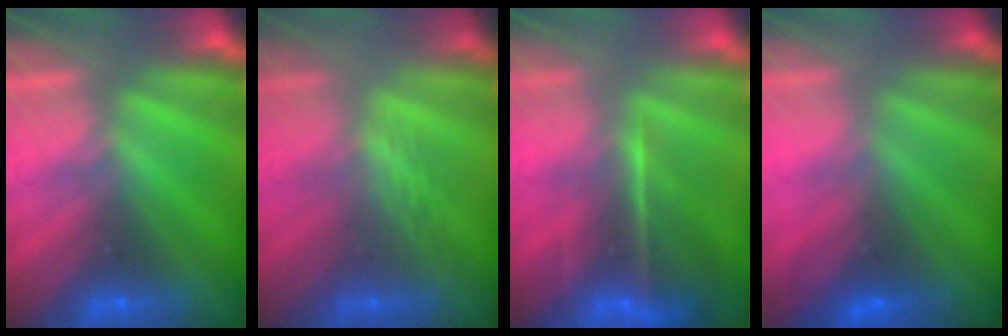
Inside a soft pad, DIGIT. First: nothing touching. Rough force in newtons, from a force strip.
{"total": 2.4}
{"total": 7.6}
{"total": 2.8}